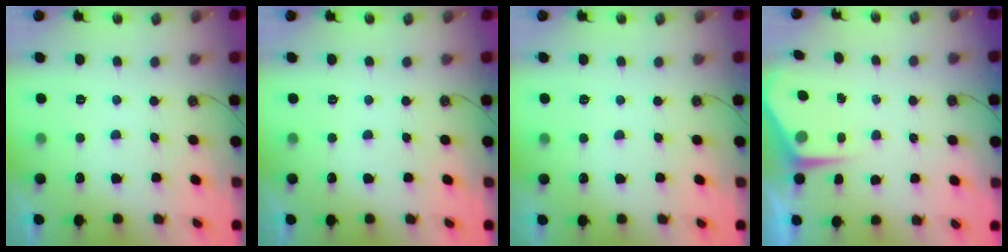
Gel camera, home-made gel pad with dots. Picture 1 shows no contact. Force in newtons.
{"total": 0.0}
{"total": 2.9, "press": 2.9, "slide": 0.4}
{"total": 5.1, "press": 5.1, "slide": 0.1}